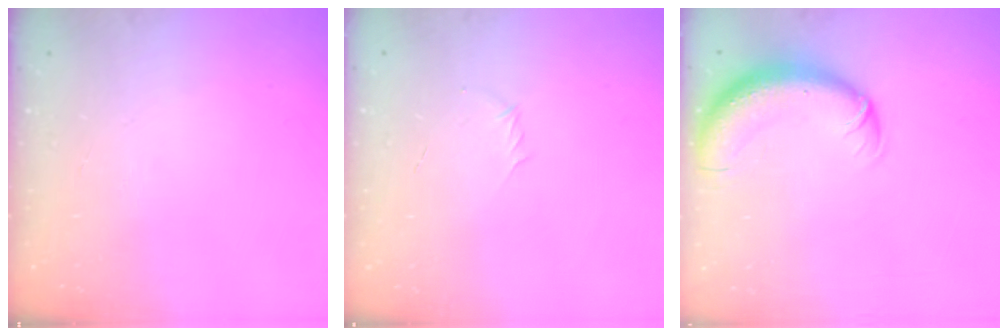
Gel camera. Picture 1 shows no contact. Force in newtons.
{"total": 2.9, "press": 2.8, "slide": 0.8}
{"total": 11.2, "press": 10.8, "slide": 2.9}